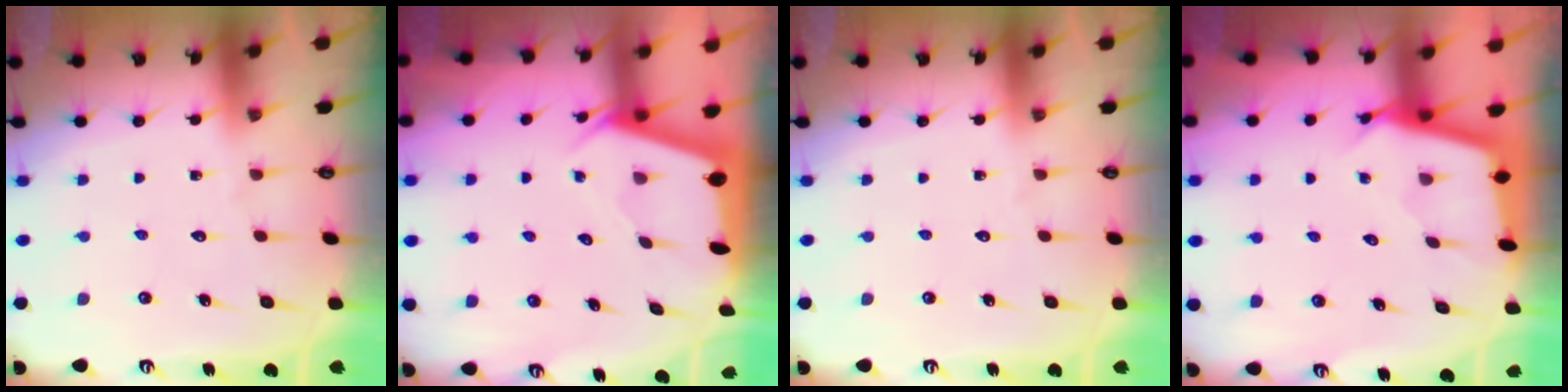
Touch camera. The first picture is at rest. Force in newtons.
{"total": 2.3, "press": 2.3, "slide": 0.3}
{"total": 0.0}
{"total": 3.1, "press": 3.1, "slide": 0.2}